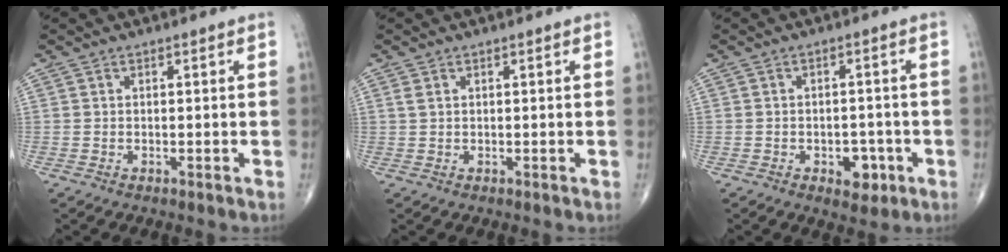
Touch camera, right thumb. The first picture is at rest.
{"total": 0.9, "force": [0.4, 0.5, 0.6], "torque": [-0.015, 0.009, 0.011]}
{"total": 4.8, "force": [-1.9, 3.1, 3.2], "torque": [-0.015, 0.013, -0.020]}